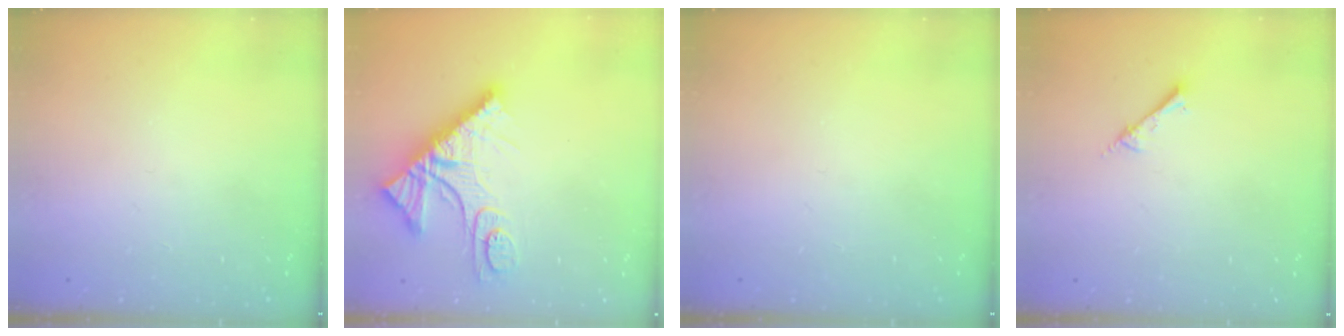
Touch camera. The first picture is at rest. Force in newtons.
{"total": 14.0, "press": 13.9, "slide": 1.3}
{"total": 0.0}
{"total": 1.5, "press": 1.4, "slide": 0.2}